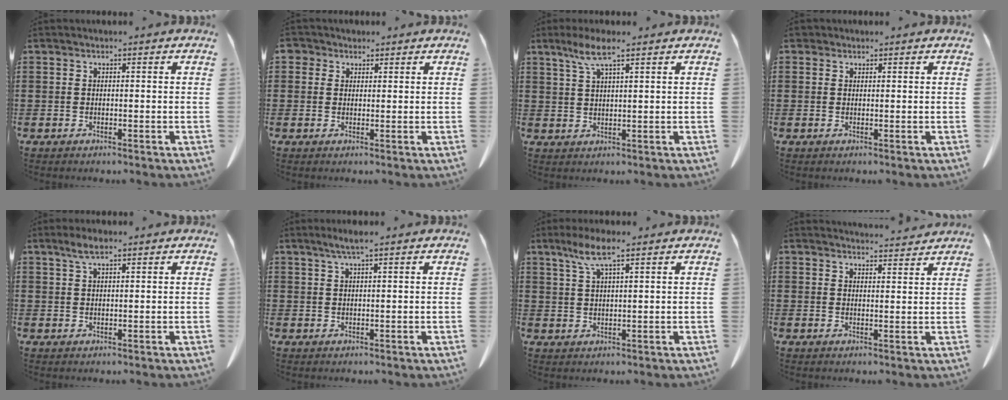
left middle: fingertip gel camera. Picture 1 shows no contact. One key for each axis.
{"total": 2.2, "fx": 1.5, "fy": 1.7, "fz": 0.4, "tx": -0.008, "ty": 0.004, "tz": 0.026}
{"total": 5.0, "fx": 3.0, "fy": 0.6, "fz": 4.0, "tx": -0.086, "ty": 0.004, "tz": 0.053}
{"total": 1.0, "fx": 0.7, "fy": 0.6, "fz": 0.3, "tx": -0.009, "ty": 0.003, "tz": 0.014}
{"total": 3.0, "fx": 1.8, "fy": 0.7, "fz": 2.2, "tx": -0.047, "ty": 0.003, "tz": 0.032}
{"total": 2.4, "fx": 1.6, "fy": 0.0, "fz": 1.9, "tx": -0.038, "ty": 0.002, "tz": 0.027}
{"total": 5.4, "fx": 3.4, "fy": 0.6, "fz": 4.2, "tx": -0.091, "ty": 0.001, "tz": 0.060}
{"total": 3.3, "fx": 3.3, "fy": 0.0, "fz": 0.3, "tx": -0.006, "ty": -0.014, "tz": 0.060}